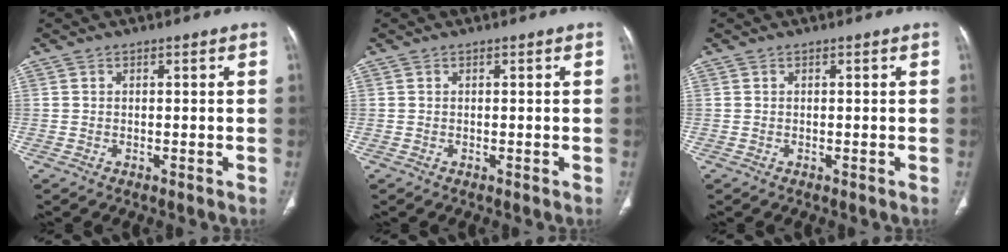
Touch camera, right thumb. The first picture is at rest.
{"total": 0.0}
{"total": 0.0}